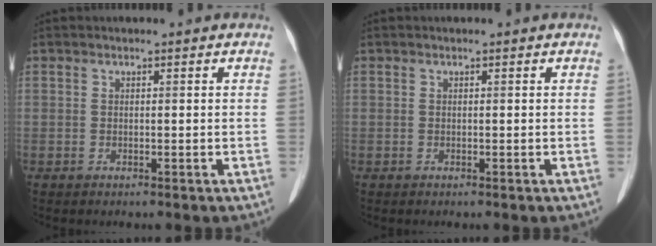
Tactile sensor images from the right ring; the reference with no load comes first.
{"total": 0.0}